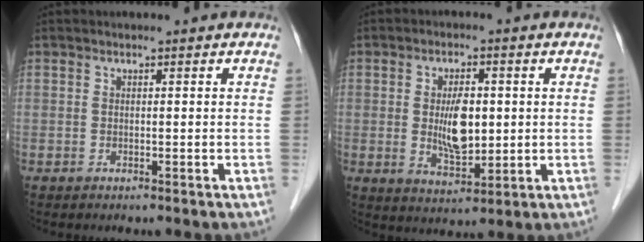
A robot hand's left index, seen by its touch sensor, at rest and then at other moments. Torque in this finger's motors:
{"motor_torque": [1.31, 0.28, 0.45, 0.09]}